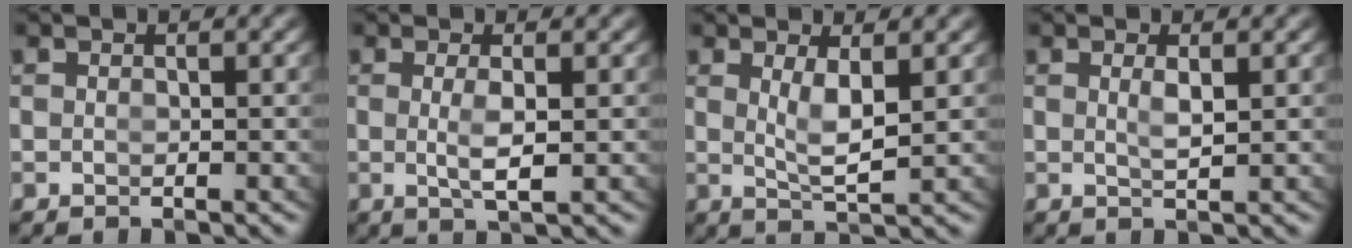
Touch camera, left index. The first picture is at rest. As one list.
[{"total": 2.5, "force": [-0.1, -0.3, 2.4], "torque": [-0.048, -0.016, 0.009]}, {"total": 2.8, "force": [0.7, -0.3, 2.7], "torque": [-0.052, -0.022, 0.027]}, {"total": 1.5, "force": [0.4, -0.5, 1.3], "torque": [-0.025, -0.014, 0.017]}]